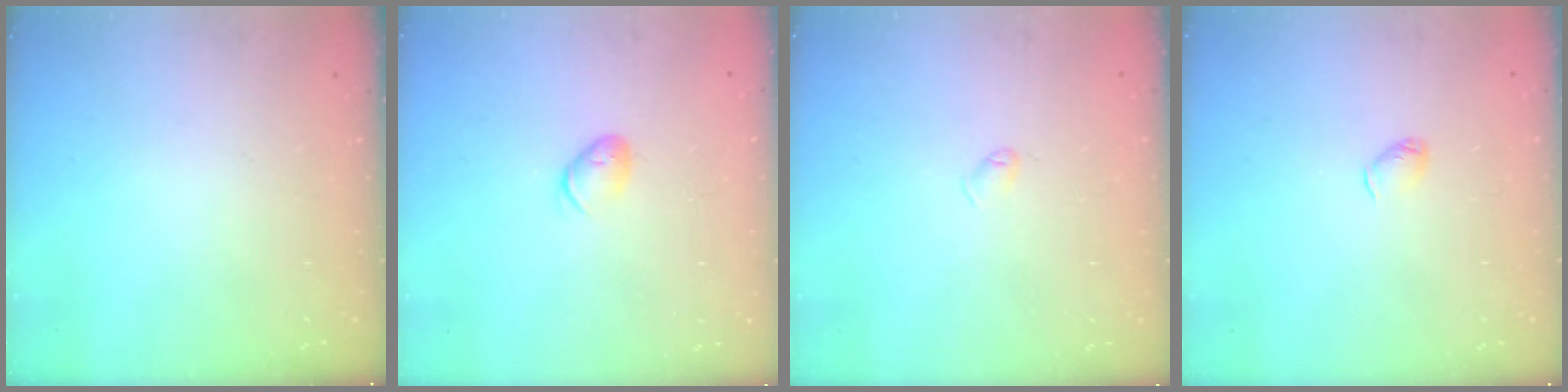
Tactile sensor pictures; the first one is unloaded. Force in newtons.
{"total": 5.7, "press": 5.6, "slide": 0.9}
{"total": 3.1, "press": 3.0, "slide": 0.4}
{"total": 2.5, "press": 2.5, "slide": 0.4}